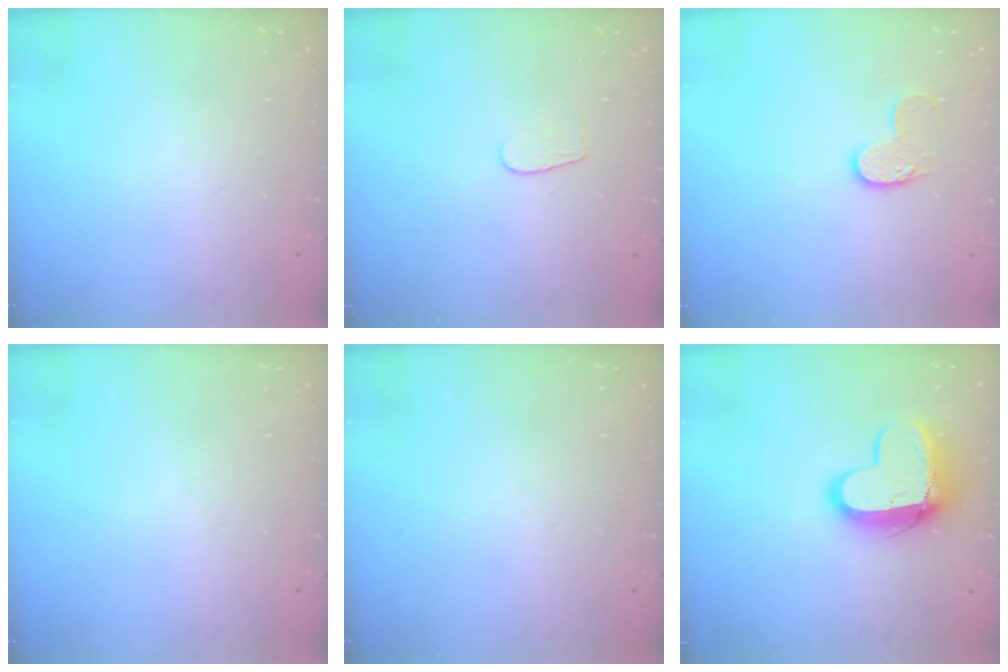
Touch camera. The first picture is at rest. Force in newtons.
{"total": 4.3, "press": 4.3, "slide": 0.5}
{"total": 7.4, "press": 7.4, "slide": 0.2}
{"total": 0.0}
{"total": 0.0}
{"total": 13.2, "press": 13.2, "slide": 1.2}